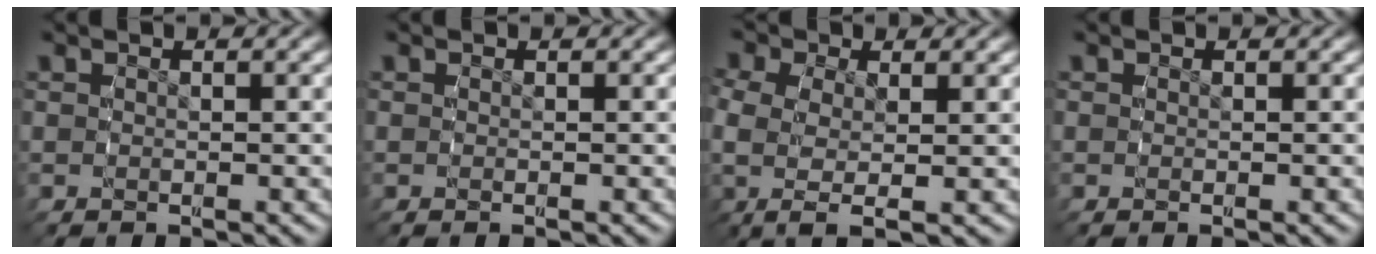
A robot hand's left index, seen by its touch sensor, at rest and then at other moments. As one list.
[{"total": 0.0}, {"total": 5.1, "force": [-0.2, 3.0, 4.2], "torque": [-0.104, -0.022, 0.009]}, {"total": 0.0}]